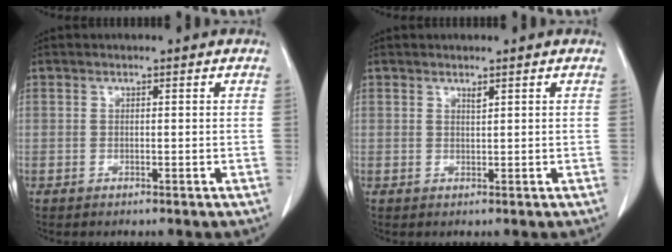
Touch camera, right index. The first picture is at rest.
{"total": 0.7, "force": [0.6, 0.1, 0.4], "torque": [-0.009, -0.006, 0.010]}